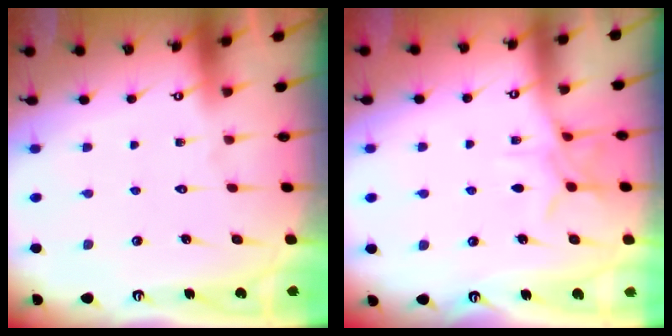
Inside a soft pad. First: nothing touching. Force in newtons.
{"total": 6.5, "press": 6.4, "slide": 0.7}